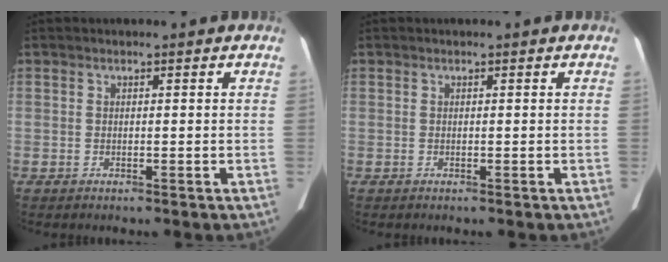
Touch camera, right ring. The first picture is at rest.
{"total": 0.0}